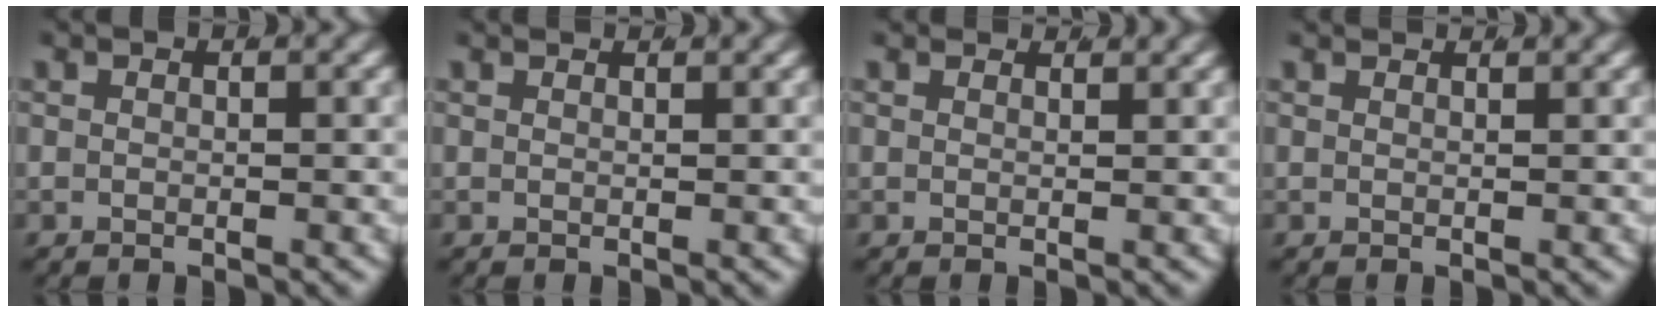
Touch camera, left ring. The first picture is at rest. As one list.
[{"total": 0.8, "force": [0.7, -0.4, 0.0], "torque": [0.008, -0.002, 0.012]}, {"total": 1.3, "force": [1.3, -0.3, 0.1], "torque": [0.004, -0.004, 0.021]}, {"total": 1.2, "force": [1.1, -0.5, 0.1], "torque": [0.008, -0.001, 0.018]}]